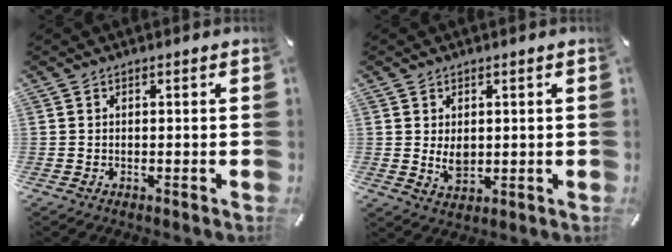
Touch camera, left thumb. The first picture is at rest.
{"total": 4.0, "force": [0.6, 2.9, 2.7], "torque": [-0.058, -0.004, 0.009]}